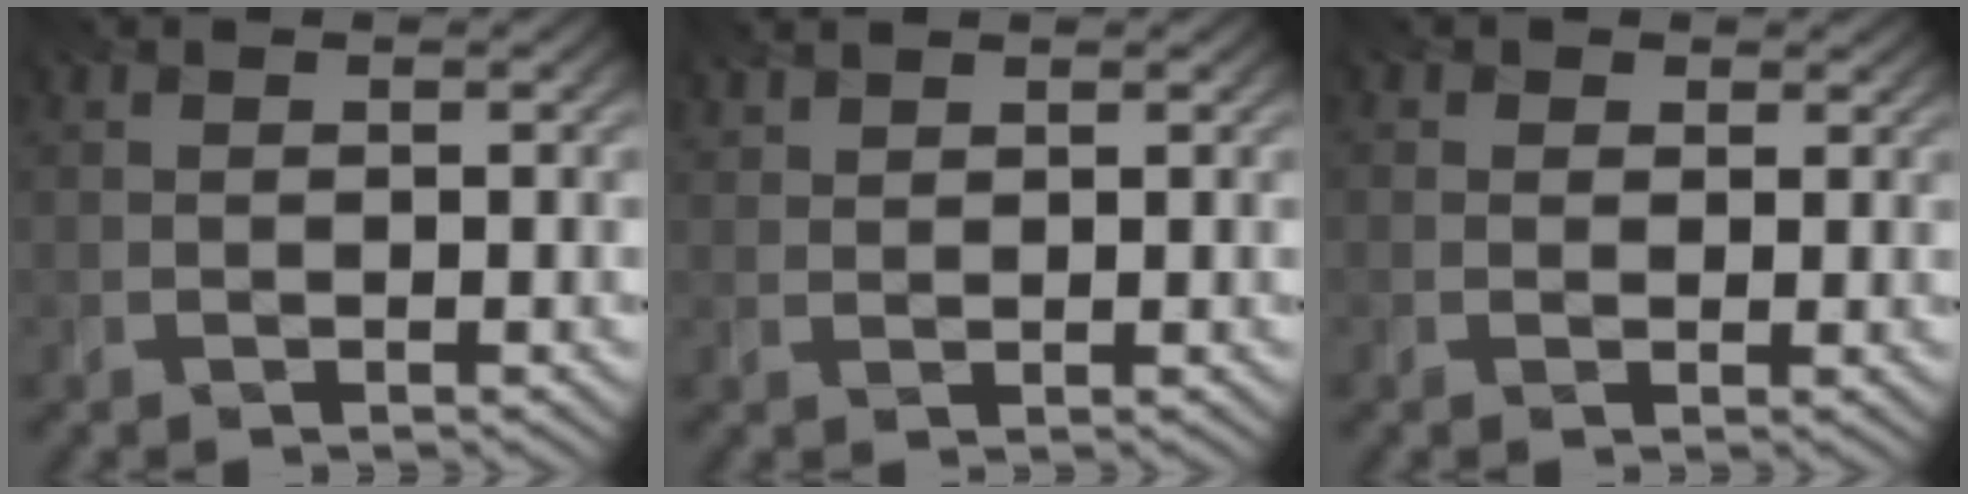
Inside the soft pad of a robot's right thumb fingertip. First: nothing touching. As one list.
[{"total": 1.7, "force": [1.6, 0.3, 0.2], "torque": [-0.010, 0.005, 0.038]}, {"total": 1.5, "force": [0.8, 1.3, 0.2], "torque": [-0.002, -0.006, 0.008]}]